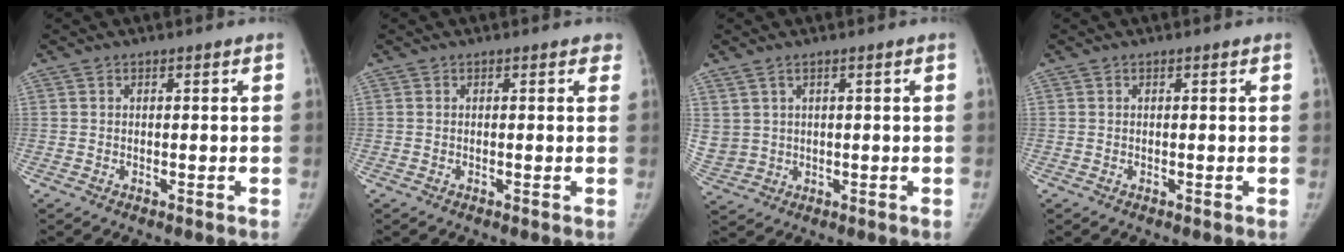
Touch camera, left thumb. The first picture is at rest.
{"total": 0.9, "force": [0.6, 0.6, 0.3], "torque": [0.010, -0.001, -0.001]}
{"total": 5.0, "force": [2.3, 3.6, 2.6], "torque": [-0.058, -0.006, 0.060]}
{"total": 0.0}